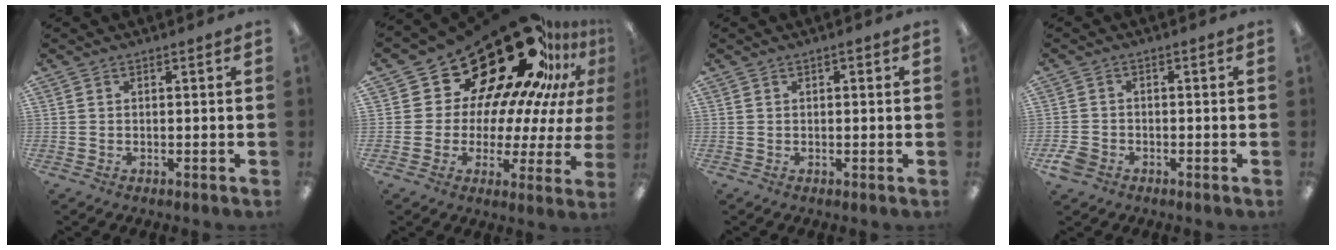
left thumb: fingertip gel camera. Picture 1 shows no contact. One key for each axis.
{"total": 26.4, "fx": 18.4, "fy": 13.1, "fz": 13.7, "tx": -0.198, "ty": -0.143, "tz": 0.326}
{"total": 0.6, "fx": 0.0, "fy": 0.4, "fz": 0.4, "tx": -0.007, "ty": 0.001, "tz": 0.000}
{"total": 3.8, "fx": -2.5, "fy": 2.6, "fz": 1.1, "tx": -0.026, "ty": 0.007, "tz": -0.049}